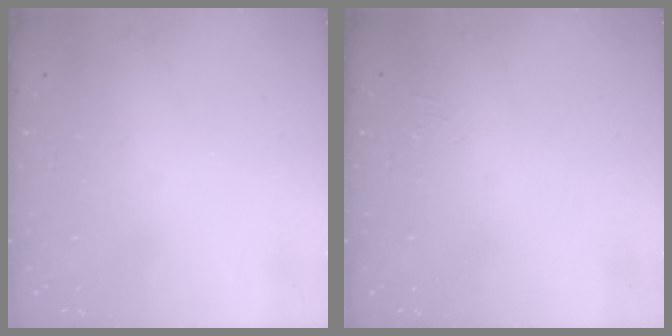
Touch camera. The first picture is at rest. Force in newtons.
{"total": 4.5, "press": 4.4, "slide": 0.9}